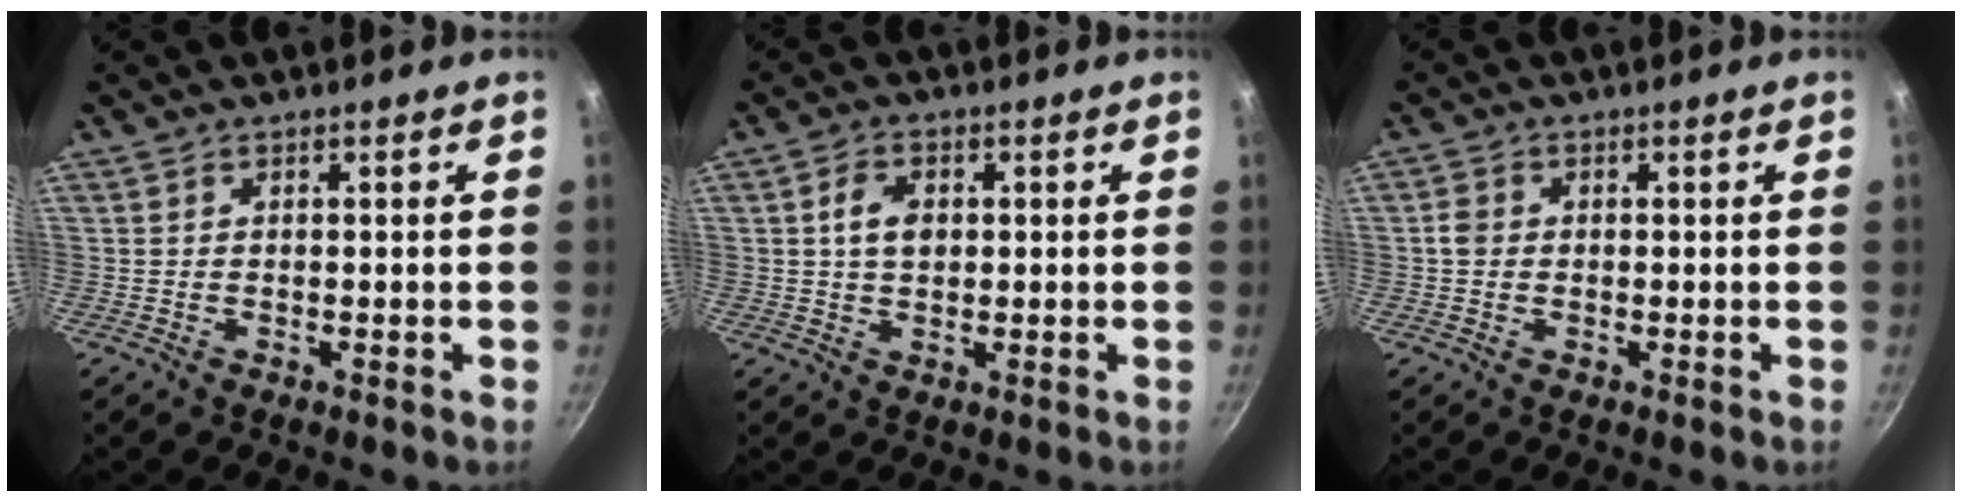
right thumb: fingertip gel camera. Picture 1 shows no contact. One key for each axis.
{"total": 4.8, "fx": 0.8, "fy": 3.3, "fz": 3.4, "tx": -0.047, "ty": 0.003, "tz": 0.011}
{"total": 2.3, "fx": -0.1, "fy": 2.0, "fz": 1.2, "tx": -0.019, "ty": 0.009, "tz": -0.006}